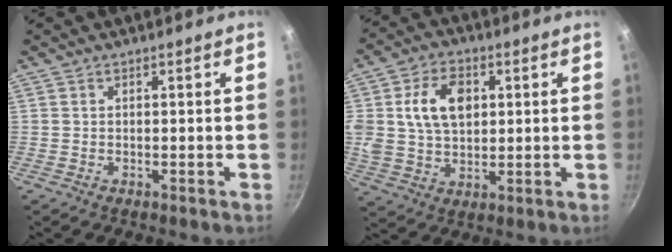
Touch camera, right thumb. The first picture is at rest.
{"total": 12.7, "force": [2.9, 8.8, 8.8], "torque": [-0.141, 0.002, 0.050]}